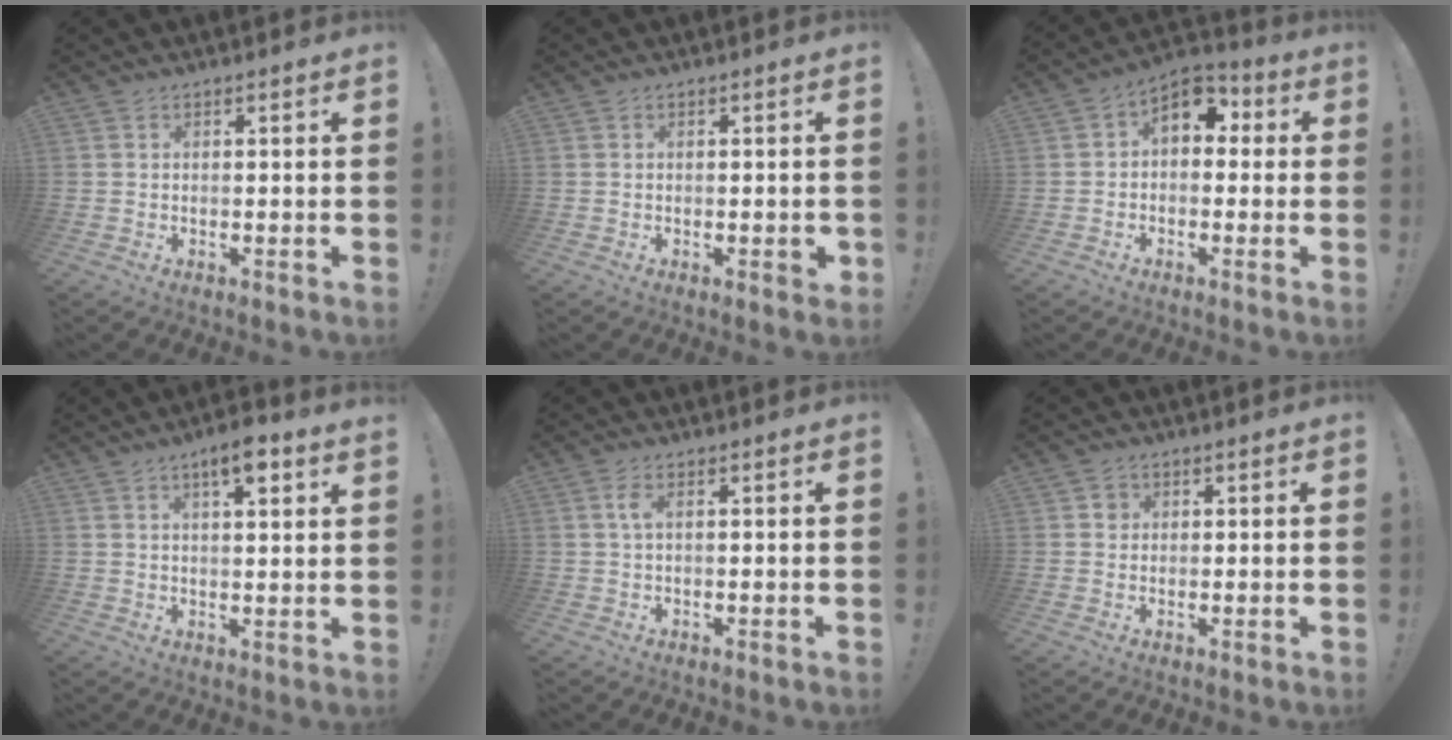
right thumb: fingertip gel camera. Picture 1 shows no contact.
{"total": 1.3, "force": [-0.5, 0.4, 1.1], "torque": [-0.012, 0.000, -0.008]}
{"total": 7.6, "force": [1.6, 5.5, 5.0], "torque": [-0.062, 0.002, 0.032]}
{"total": 6.3, "force": [3.6, 1.2, 5.0], "torque": [-0.064, -0.019, 0.053]}
{"total": 2.6, "force": [0.4, 0.7, 2.5], "torque": [-0.050, 0.004, 0.006]}
{"total": 2.2, "force": [0.5, 2.0, 0.7], "torque": [-0.003, 0.000, 0.006]}